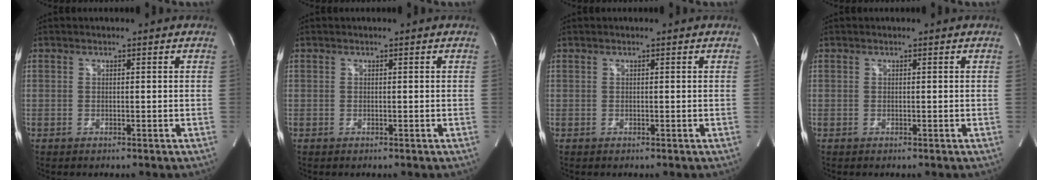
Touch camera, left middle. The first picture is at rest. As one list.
[{"total": 0.0}, {"total": 0.0}, {"total": 0.0}]